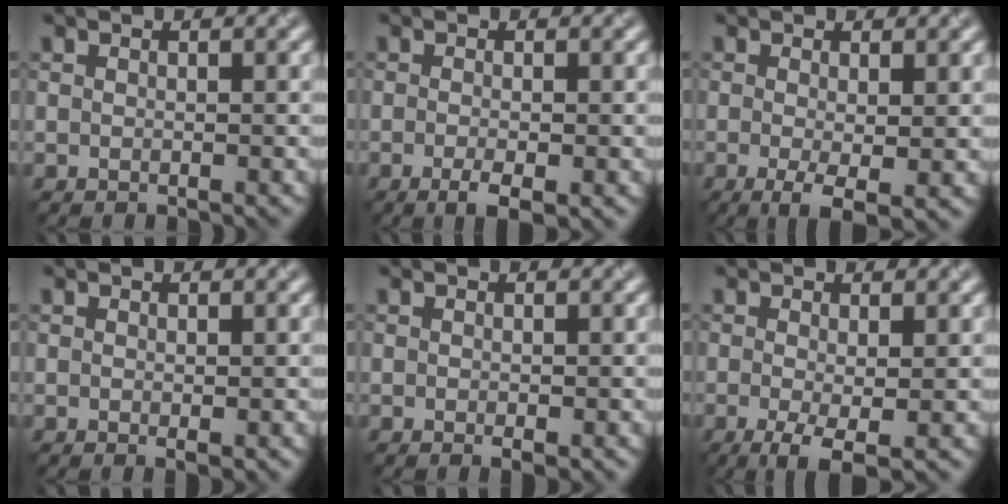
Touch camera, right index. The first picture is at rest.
{"total": 2.4, "force": [-1.0, 0.5, 2.1], "torque": [-0.038, -0.007, -0.019]}
{"total": 3.5, "force": [-0.7, 0.8, 3.3], "torque": [-0.063, -0.013, -0.013]}
{"total": 0.5, "force": [0.0, 0.1, 0.5], "torque": [-0.007, -0.002, -0.001]}
{"total": 0.7, "force": [-0.3, 0.2, 0.7], "torque": [-0.012, -0.002, -0.002]}
{"total": 3.7, "force": [-1.1, 0.9, 3.4], "torque": [-0.069, -0.009, -0.021]}